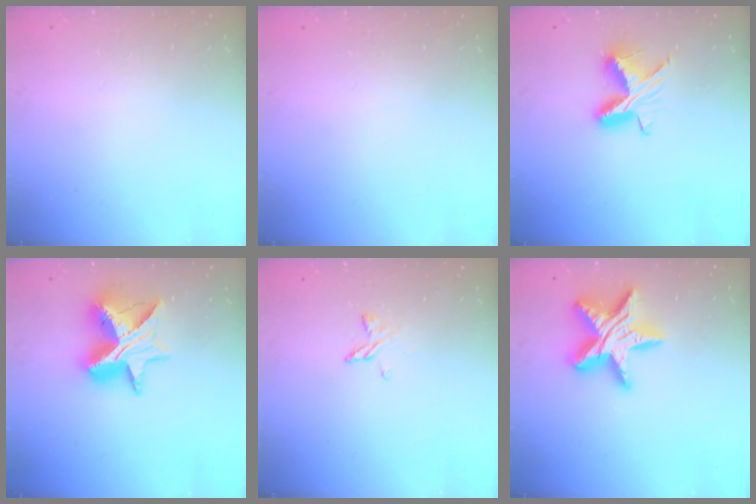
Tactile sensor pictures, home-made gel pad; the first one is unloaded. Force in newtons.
{"total": 0.0}
{"total": 9.5, "press": 9.4, "slide": 0.5}
{"total": 13.4, "press": 13.3, "slide": 1.0}
{"total": 5.4, "press": 5.3, "slide": 0.5}
{"total": 18.2, "press": 18.1, "slide": 1.4}